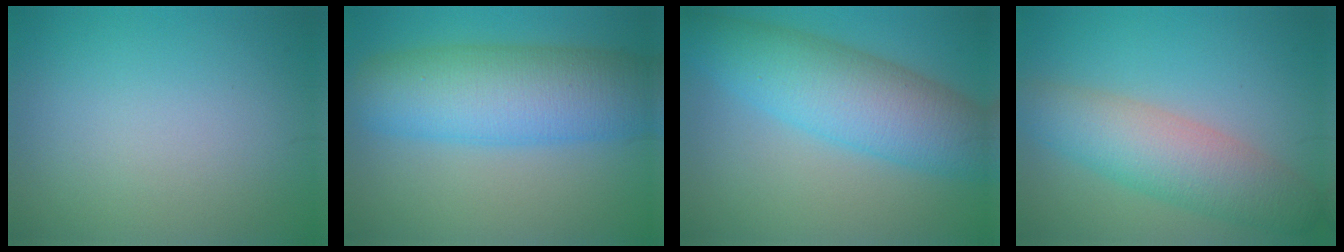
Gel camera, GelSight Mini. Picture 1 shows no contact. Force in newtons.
{"total": 9.7, "press": 9.7, "slide": 0.2}
{"total": 8.6, "press": 8.6, "slide": 0.2}
{"total": 6.2, "press": 6.2, "slide": 0.3}